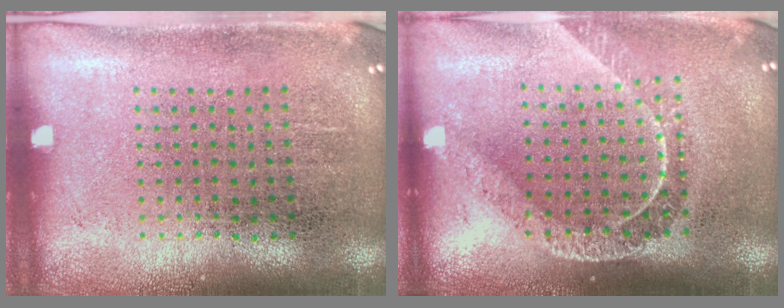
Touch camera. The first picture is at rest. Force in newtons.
{"total": 1.8, "press": 1.4, "slide": 1.0}